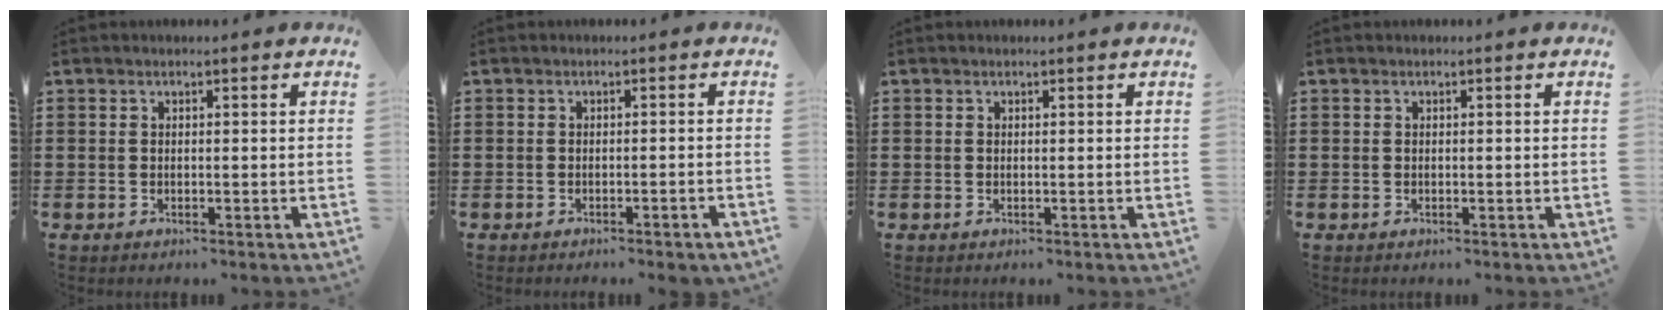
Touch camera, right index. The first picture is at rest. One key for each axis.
{"total": 0.9, "fx": -0.8, "fy": 0.0, "fz": 0.3, "tx": -0.008, "ty": -0.001, "tz": -0.016}
{"total": 0.0}
{"total": 0.0}